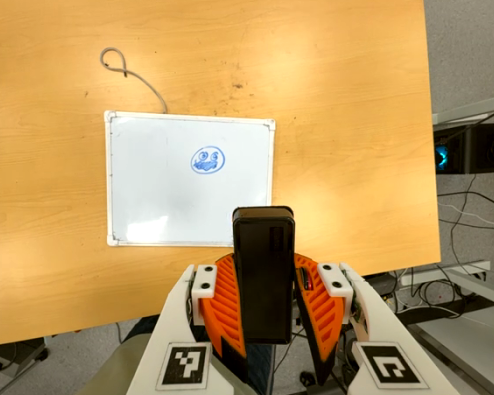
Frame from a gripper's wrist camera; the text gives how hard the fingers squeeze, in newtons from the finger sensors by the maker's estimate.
{"total": 9.7, "left": 8.1, "right": 11.4}